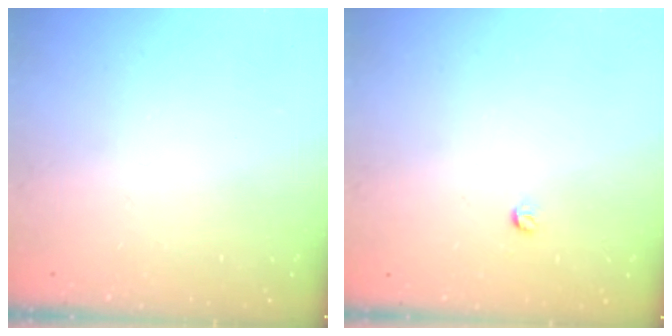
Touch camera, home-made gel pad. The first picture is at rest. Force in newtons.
{"total": 3.2, "press": 3.2, "slide": 0.4}